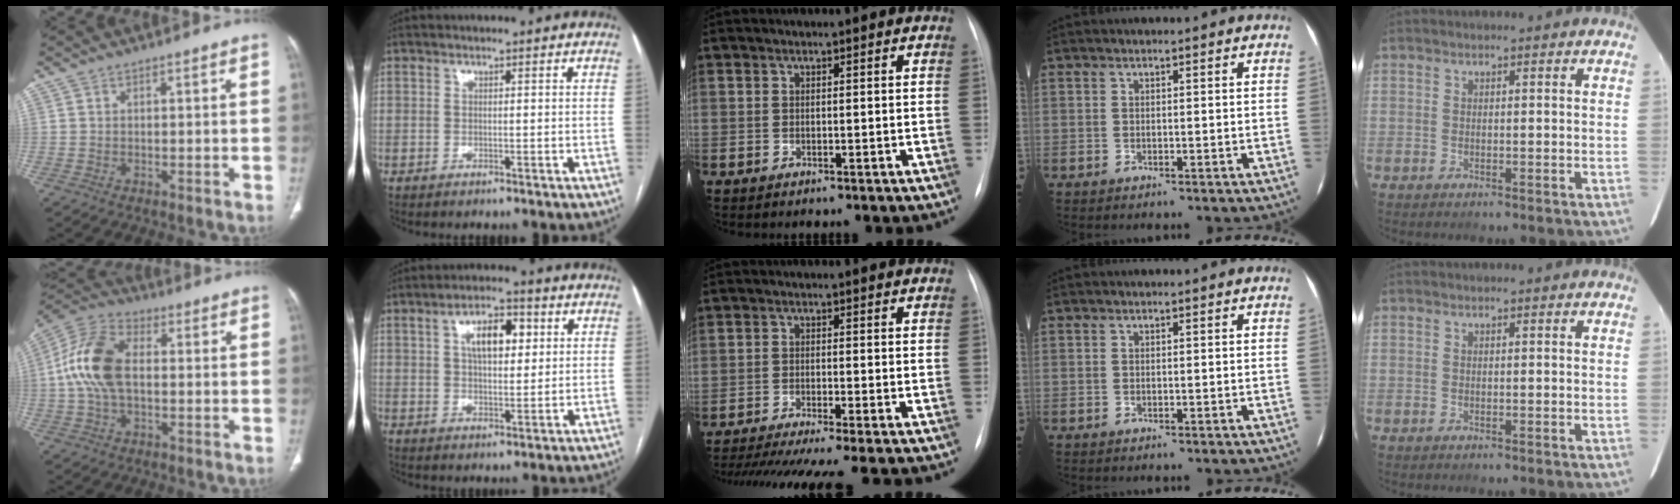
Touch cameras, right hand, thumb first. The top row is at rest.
{"thumb": {"total": 13.1, "force": [0.3, 7.7, 10.6], "torque": [-0.224, 0.029, -0.002]}, "index": {"total": 7.6, "force": [2.3, 3.3, 6.4], "torque": [-0.108, 0.016, 0.039]}, "middle": {"total": 13.2, "force": [-11.2, -0.9, 7.0], "torque": [-0.104, -0.034, -0.170]}}